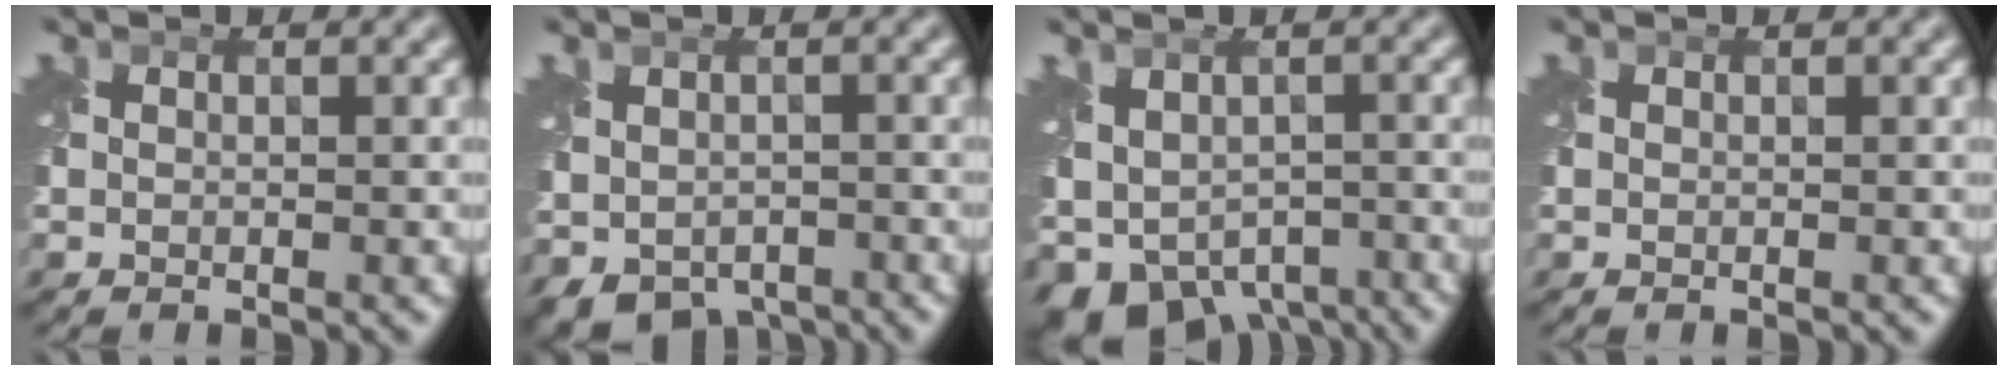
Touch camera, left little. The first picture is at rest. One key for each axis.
{"total": 5.2, "fx": -2.8, "fy": 3.4, "fz": 2.7, "tx": -0.051, "ty": -0.021, "tz": -0.041}
{"total": 7.5, "fx": -3.3, "fy": 5.0, "fz": 4.4, "tx": -0.082, "ty": -0.029, "tz": -0.042}
{"total": 0.0}